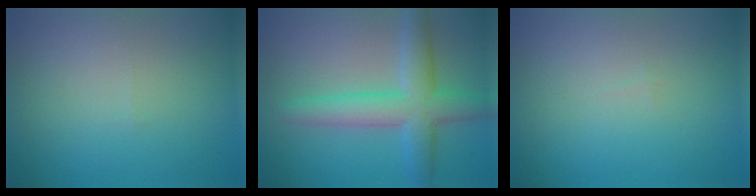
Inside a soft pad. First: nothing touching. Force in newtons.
{"total": 5.8, "press": 5.8, "slide": 0.2}
{"total": 0.0}